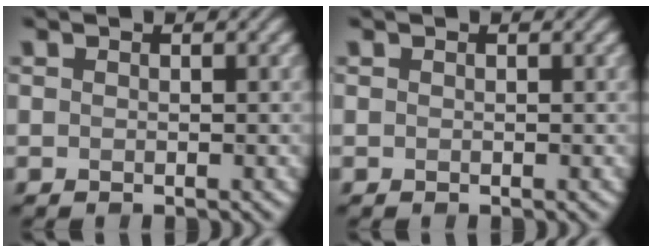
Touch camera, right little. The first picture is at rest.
{"total": 0.0}